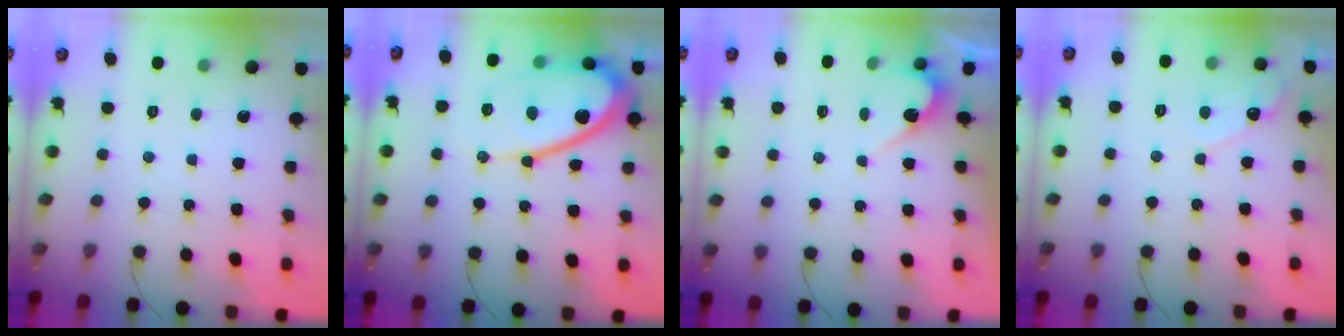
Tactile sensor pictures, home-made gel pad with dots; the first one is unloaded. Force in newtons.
{"total": 15.3, "press": 15.2, "slide": 1.4}
{"total": 3.6, "press": 3.6, "slide": 0.2}
{"total": 5.6, "press": 5.6, "slide": 0.1}